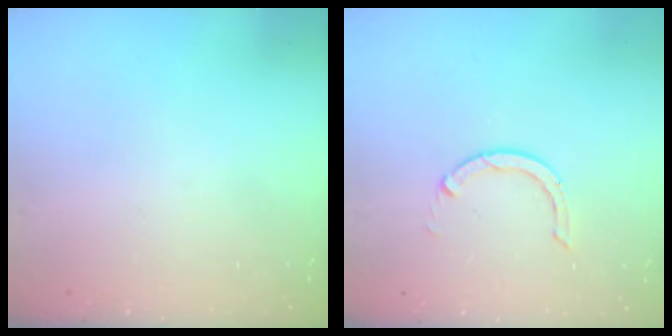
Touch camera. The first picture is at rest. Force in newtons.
{"total": 2.9, "press": 2.9, "slide": 0.4}